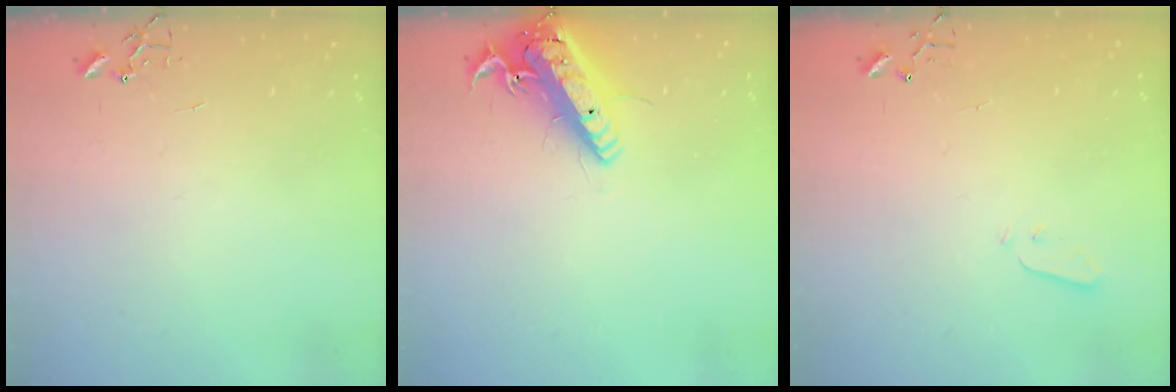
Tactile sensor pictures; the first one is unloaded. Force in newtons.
{"total": 17.6, "press": 17.2, "slide": 3.6}
{"total": 2.5, "press": 2.5, "slide": 0.4}